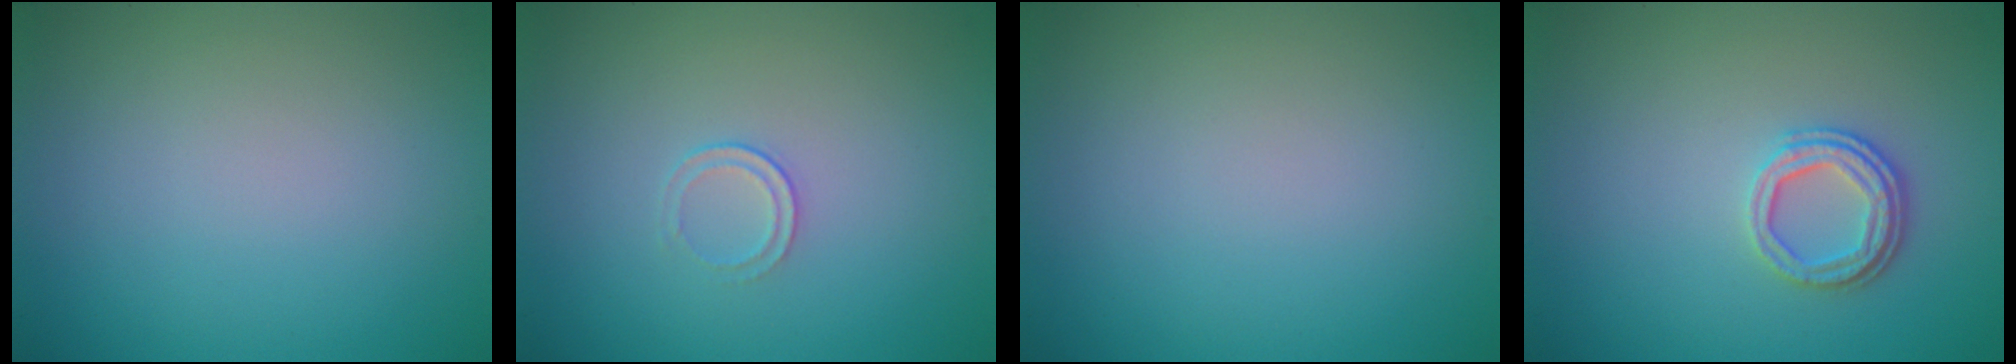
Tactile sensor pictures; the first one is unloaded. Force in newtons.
{"total": 1.0, "press": 0.5, "slide": 0.9}
{"total": 0.0}
{"total": 2.5, "press": 2.1, "slide": 1.4}